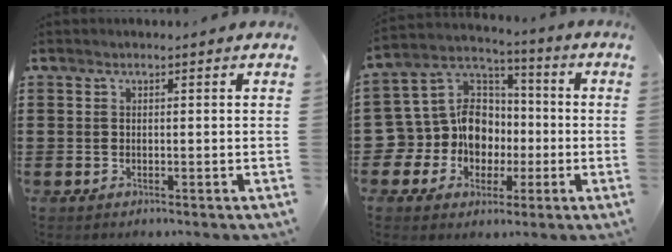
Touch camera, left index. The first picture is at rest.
{"total": 11.1, "force": [-2.3, 10.2, 3.8], "torque": [-0.117, 0.014, -0.037]}